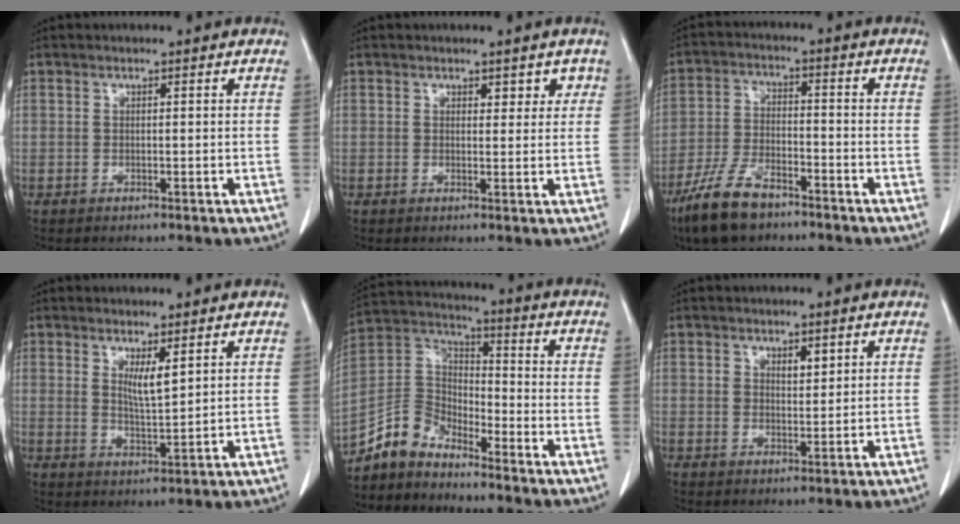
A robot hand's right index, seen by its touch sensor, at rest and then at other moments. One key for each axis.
{"total": 2.4, "fx": 1.3, "fy": 1.6, "fz": 1.3, "tx": -0.002, "ty": 0.002, "tz": 0.015}
{"total": 9.6, "fx": -7.0, "fy": 3.3, "fz": 5.6, "tx": -0.125, "ty": -0.014, "tz": -0.136}
{"total": 3.8, "fx": 1.8, "fy": 0.5, "fz": 3.3, "tx": -0.061, "ty": -0.010, "tz": 0.037}
{"total": 7.9, "fx": -7.1, "fy": 3.0, "fz": 1.6, "tx": -0.042, "ty": 0.032, "tz": -0.147}
{"total": 2.3, "fx": 1.2, "fy": 1.3, "fz": 1.5, "tx": -0.023, "ty": -0.002, "tz": 0.021}